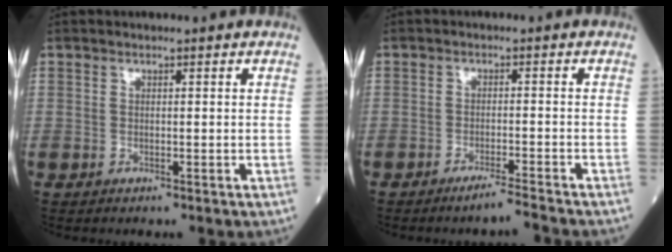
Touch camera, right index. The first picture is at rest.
{"total": 3.5, "force": [-3.0, -1.0, 1.6], "torque": [-0.030, -0.008, -0.053]}